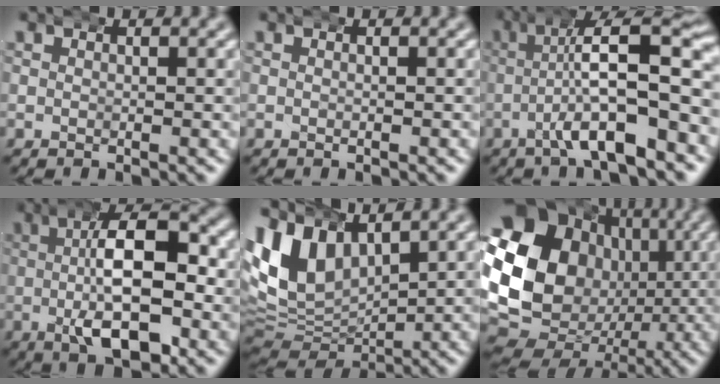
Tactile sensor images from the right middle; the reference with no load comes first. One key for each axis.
{"total": 0.0}
{"total": 9.4, "fx": -0.7, "fy": 2.9, "fz": 8.9, "tx": -0.145, "ty": 0.006, "tz": -0.011}
{"total": 10.7, "fx": -0.7, "fy": 4.6, "fz": 9.6, "tx": -0.147, "ty": 0.003, "tz": -0.015}
{"total": 11.0, "fx": 1.9, "fy": 8.5, "fz": 6.8, "tx": -0.148, "ty": -0.004, "tz": 0.032}
{"total": 20.3, "fx": -1.3, "fy": 16.5, "fz": 11.7, "tx": -0.234, "ty": -0.045, "tz": -0.014}